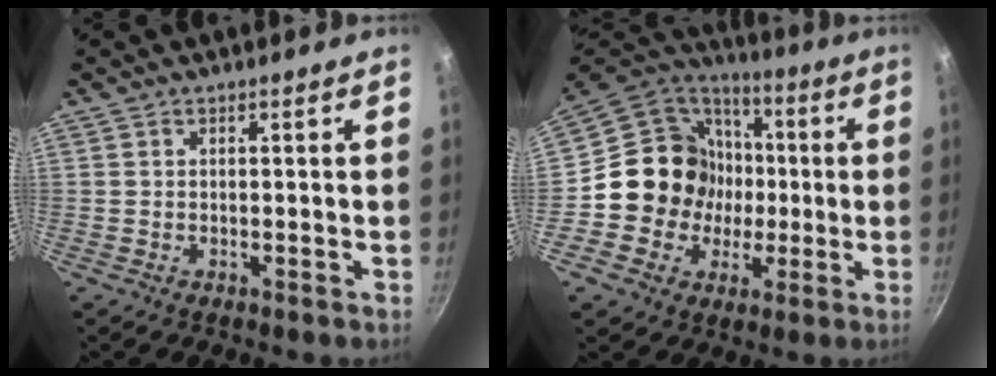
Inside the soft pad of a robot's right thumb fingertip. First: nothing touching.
{"total": 17.7, "force": [-0.5, 16.5, 6.3], "torque": [-0.078, 0.032, -0.008]}